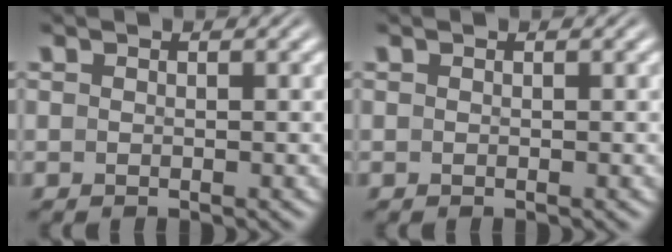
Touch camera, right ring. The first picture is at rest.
{"total": 0.0}